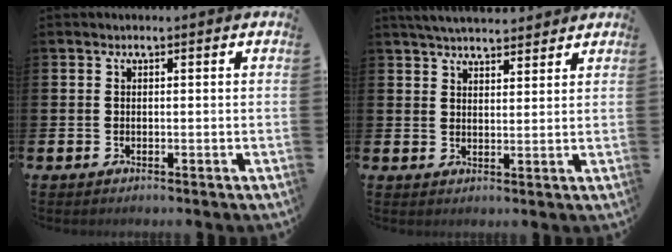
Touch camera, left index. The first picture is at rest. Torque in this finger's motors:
{"motor_torque": [1.06, -1.07, 0.25, 0.12]}